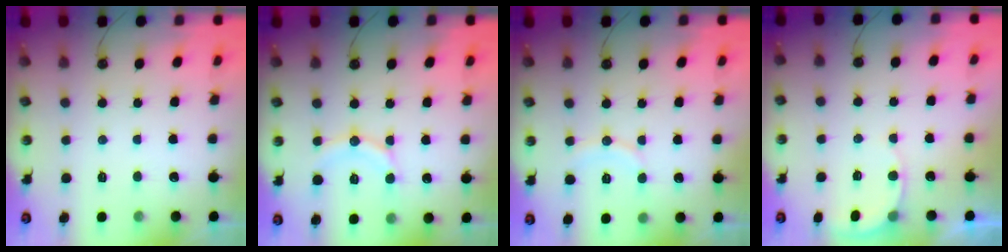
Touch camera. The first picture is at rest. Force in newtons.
{"total": 11.1, "press": 11.1, "slide": 1.1}
{"total": 6.3, "press": 6.3, "slide": 0.7}
{"total": 5.7, "press": 5.6, "slide": 1.5}